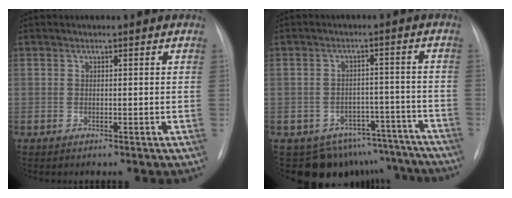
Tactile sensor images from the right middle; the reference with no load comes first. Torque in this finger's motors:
{"motor_torque": [0.12, -0.28, -0.01, -0.01]}